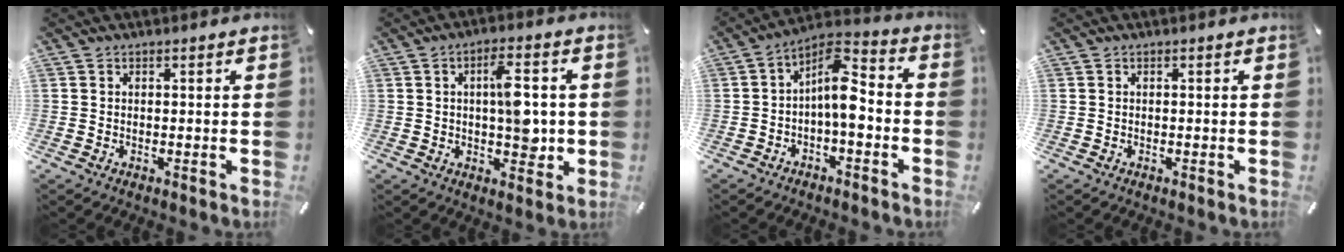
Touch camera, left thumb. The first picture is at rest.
{"total": 9.6, "force": [0.6, 4.8, 8.3], "torque": [-0.115, -0.002, 0.006]}
{"total": 9.6, "force": [-1.0, 4.7, 8.3], "torque": [-0.143, -0.003, -0.019]}
{"total": 0.0}